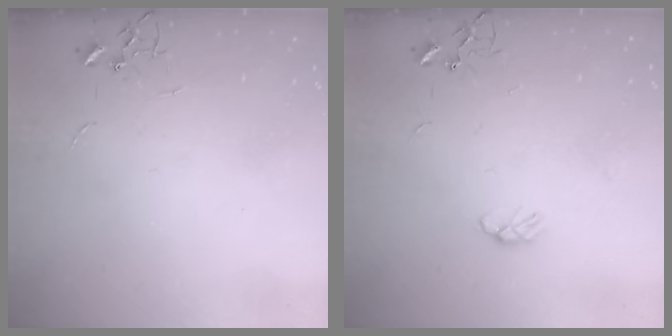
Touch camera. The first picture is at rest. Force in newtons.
{"total": 4.4, "press": 4.3, "slide": 0.7}